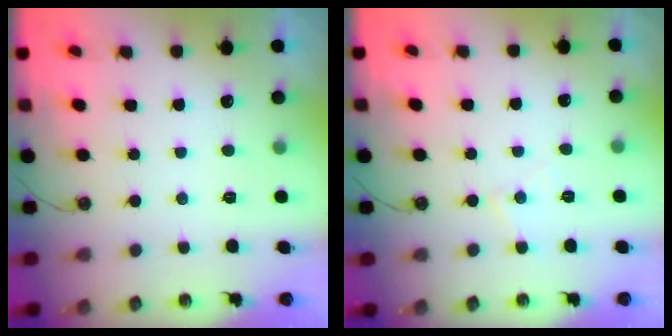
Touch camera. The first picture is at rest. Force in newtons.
{"total": 4.9, "press": 4.8, "slide": 0.8}